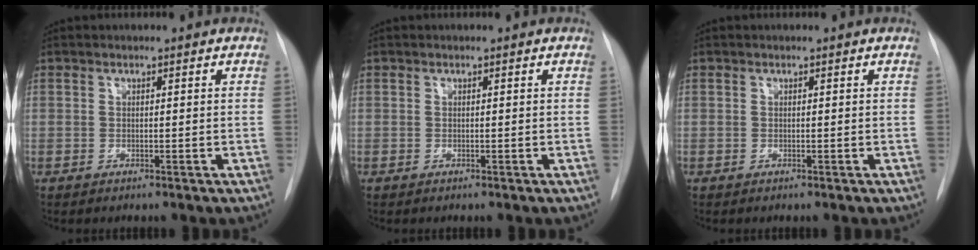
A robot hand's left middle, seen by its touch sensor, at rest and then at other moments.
{"total": 0.0}
{"total": 0.0}